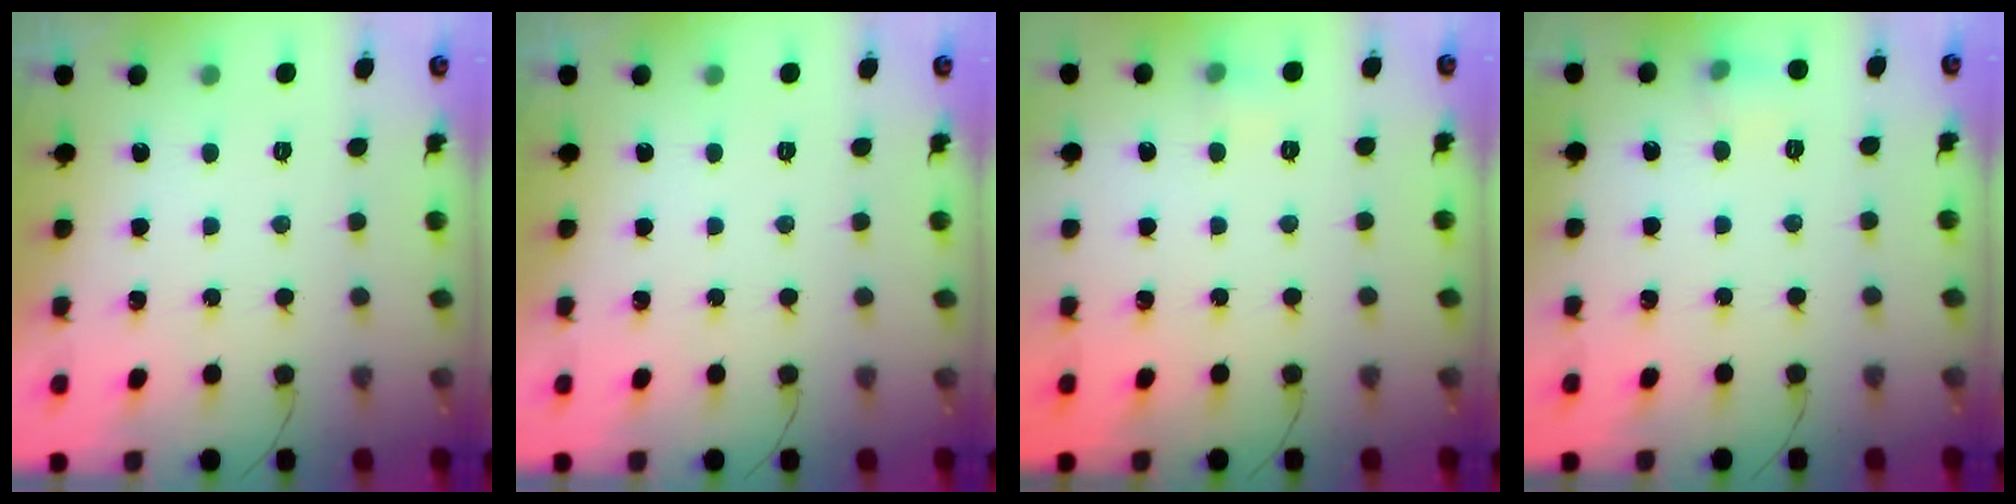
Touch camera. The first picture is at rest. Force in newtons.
{"total": 0.0}
{"total": 5.5, "press": 5.3, "slide": 1.6}
{"total": 6.3, "press": 6.1, "slide": 1.7}